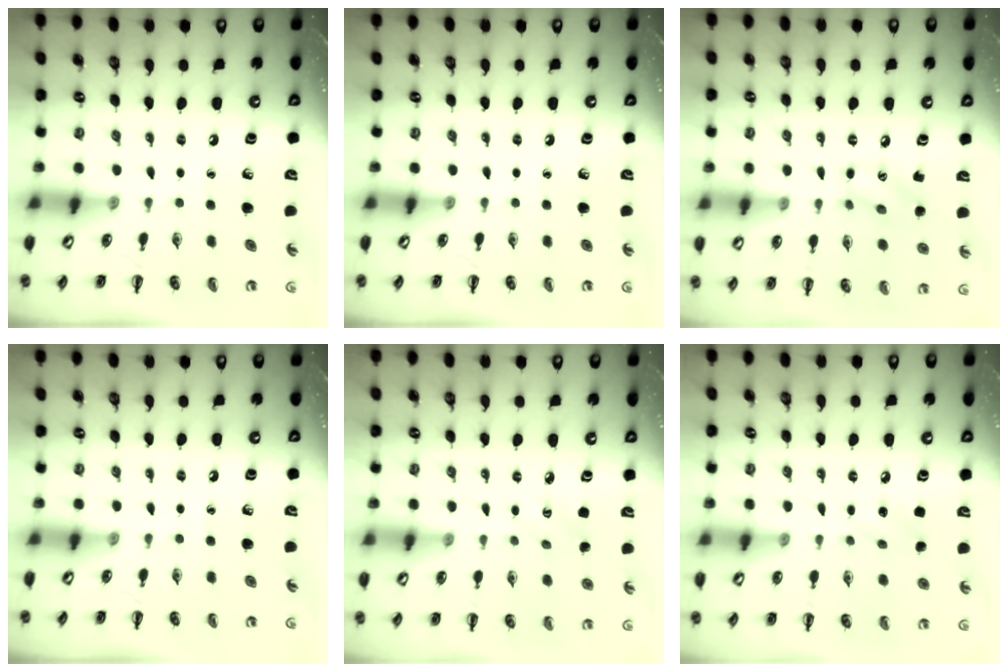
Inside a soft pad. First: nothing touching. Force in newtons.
{"total": 0.0}
{"total": 8.7, "press": 8.7, "slide": 0.3}
{"total": 0.0}
{"total": 2.9, "press": 2.8, "slide": 0.8}
{"total": 7.0, "press": 6.8, "slide": 1.6}